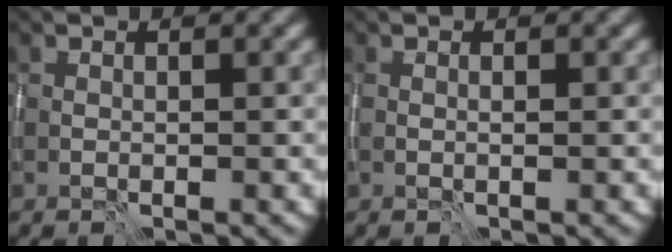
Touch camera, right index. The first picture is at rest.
{"total": 0.0}